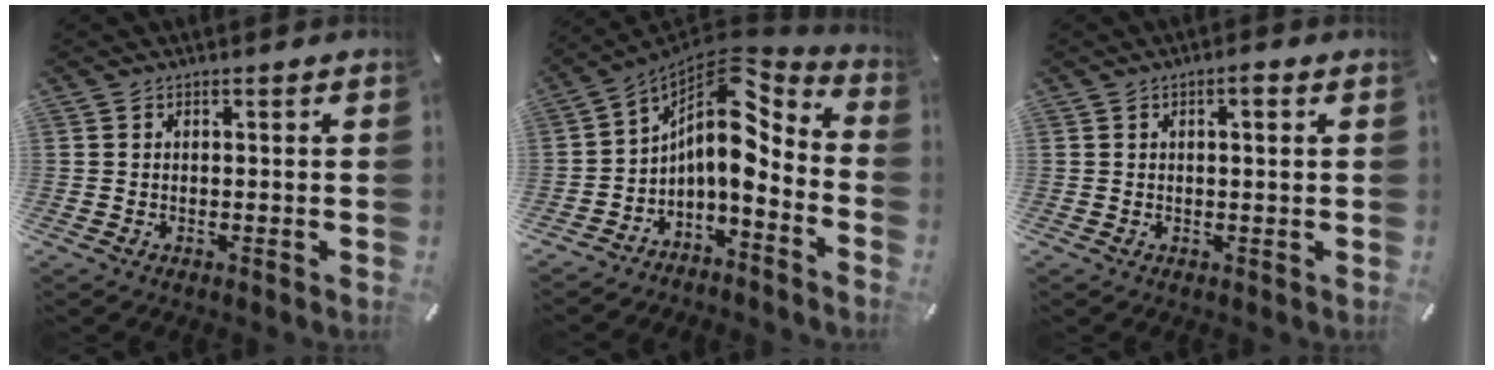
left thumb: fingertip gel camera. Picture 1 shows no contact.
{"total": 12.2, "force": [2.6, 6.6, 9.9], "torque": [-0.180, -0.056, 0.039]}
{"total": 2.2, "force": [0.6, 0.4, 2.1], "torque": [-0.040, 0.002, 0.009]}